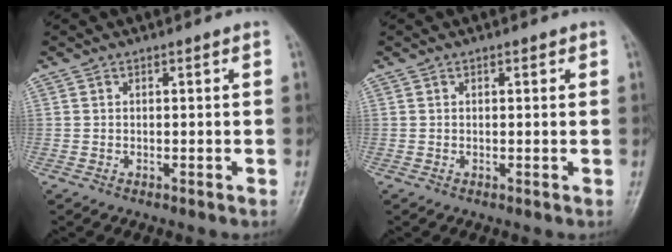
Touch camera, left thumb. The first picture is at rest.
{"total": 0.8, "force": [0.4, 0.5, 0.5], "torque": [-0.001, 0.000, 0.002]}